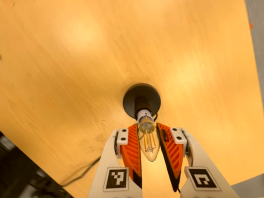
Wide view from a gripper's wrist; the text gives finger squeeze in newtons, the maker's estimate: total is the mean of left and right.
{"total": 10.0, "left": 9.7, "right": 10.2}